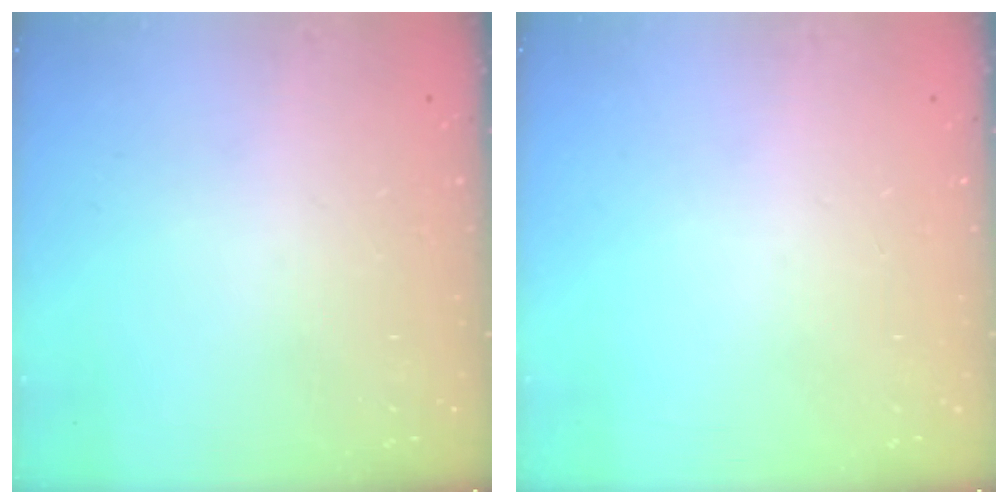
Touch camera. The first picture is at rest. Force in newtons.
{"total": 0.0}